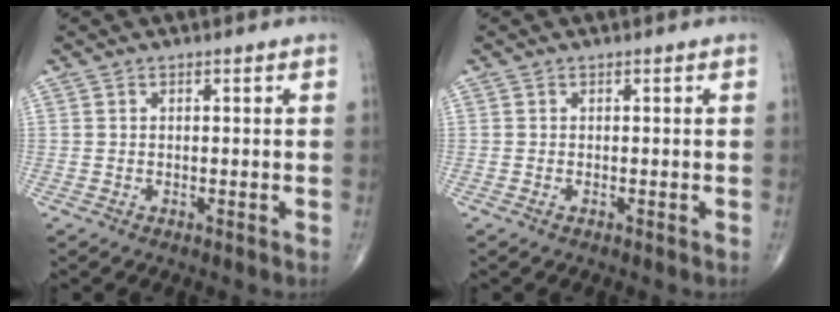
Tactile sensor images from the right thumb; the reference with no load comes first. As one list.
[{"total": 0.0}]